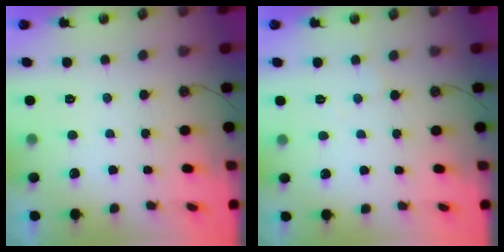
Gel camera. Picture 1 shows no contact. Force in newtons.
{"total": 4.4, "press": 4.4, "slide": 0.7}